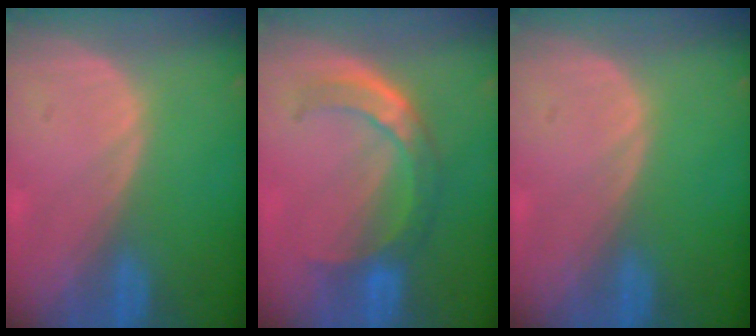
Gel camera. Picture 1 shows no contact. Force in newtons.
{"total": 7.0, "press": 6.3, "slide": 3.1}
{"total": 0.0}